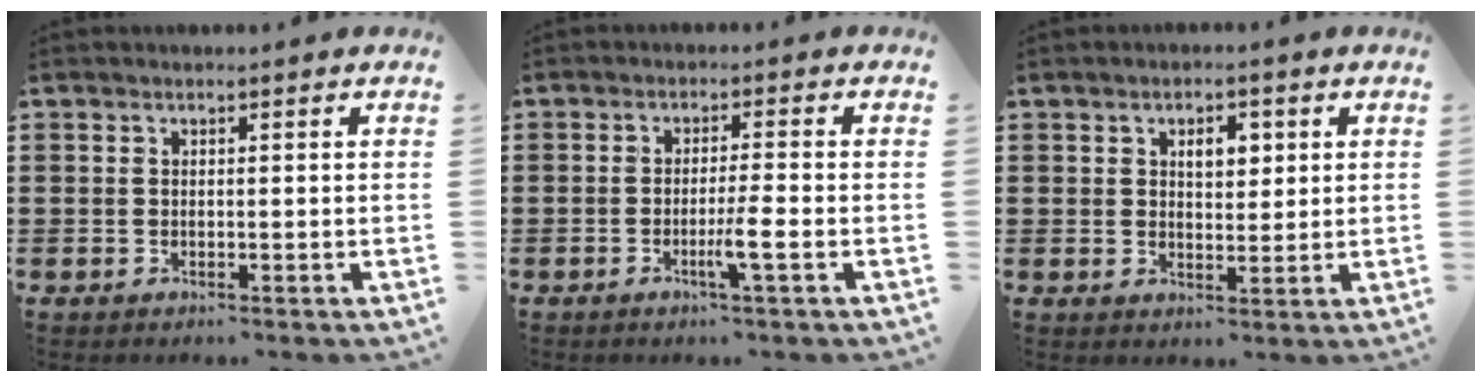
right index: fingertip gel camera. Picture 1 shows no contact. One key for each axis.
{"total": 4.0, "fx": -1.5, "fy": -0.2, "fz": 3.7, "tx": -0.069, "ty": -0.013, "tz": -0.030}
{"total": 3.6, "fx": 1.3, "fy": 2.2, "fz": 2.6, "tx": -0.041, "ty": 0.006, "tz": 0.018}